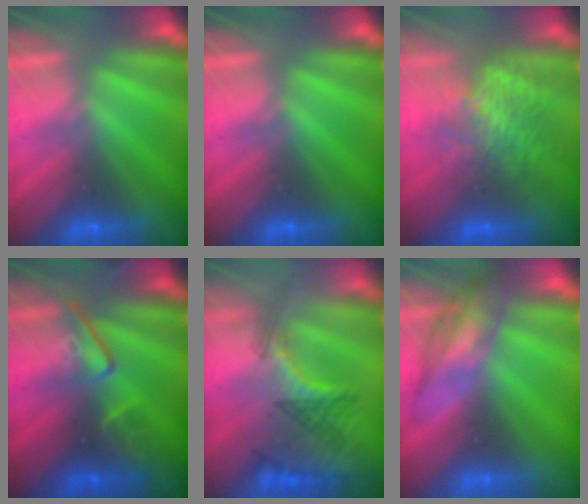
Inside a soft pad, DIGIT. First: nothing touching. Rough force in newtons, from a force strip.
{"total": 0.0}
{"total": 7.6}
{"total": 2.4}
{"total": 2.9}
{"total": 2.6}